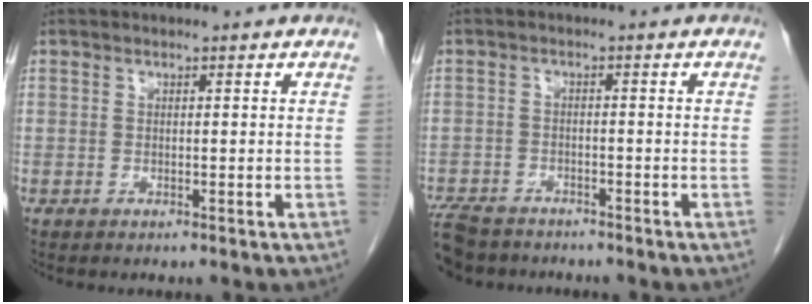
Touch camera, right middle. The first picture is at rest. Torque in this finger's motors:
{"motor_torque": [1.17, -0.97, 0.21, 0.07]}